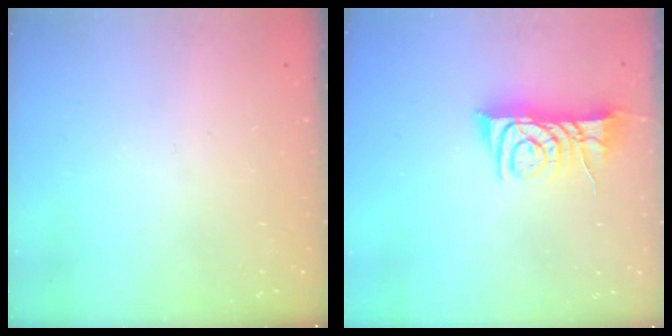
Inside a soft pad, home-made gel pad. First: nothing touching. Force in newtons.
{"total": 10.4, "press": 10.4, "slide": 0.8}